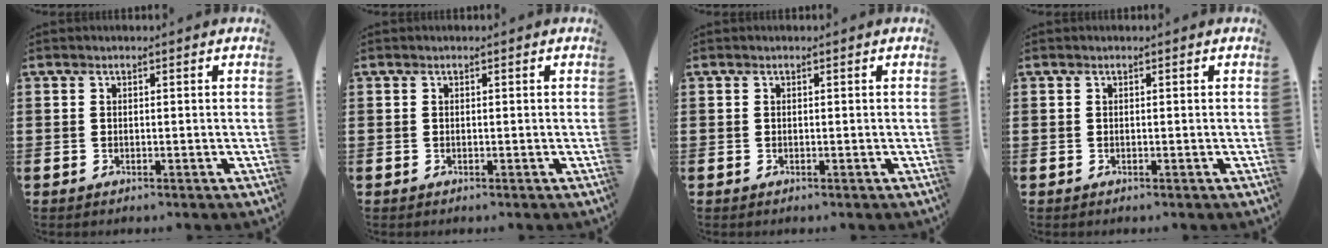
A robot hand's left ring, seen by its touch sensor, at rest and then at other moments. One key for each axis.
{"total": 0.0}
{"total": 0.0}
{"total": 0.0}